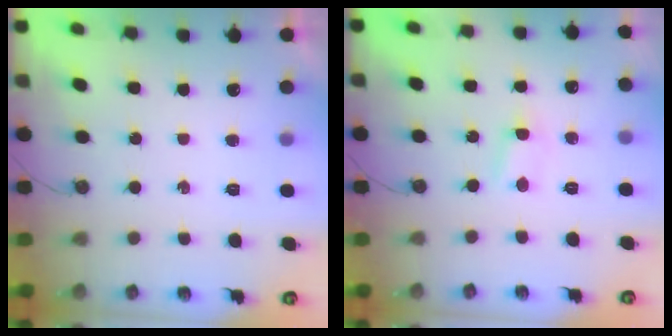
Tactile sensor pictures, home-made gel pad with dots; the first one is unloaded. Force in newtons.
{"total": 2.1, "press": 2.1, "slide": 0.3}